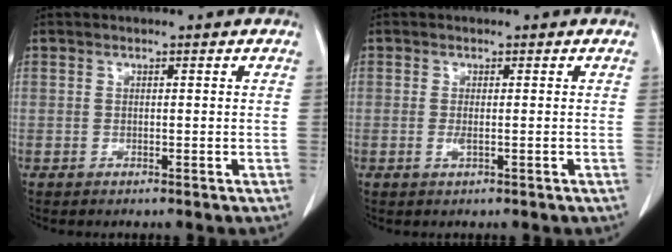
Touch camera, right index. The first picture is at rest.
{"total": 1.3, "force": [-0.3, 0.2, 1.3], "torque": [-0.025, -0.004, -0.003]}